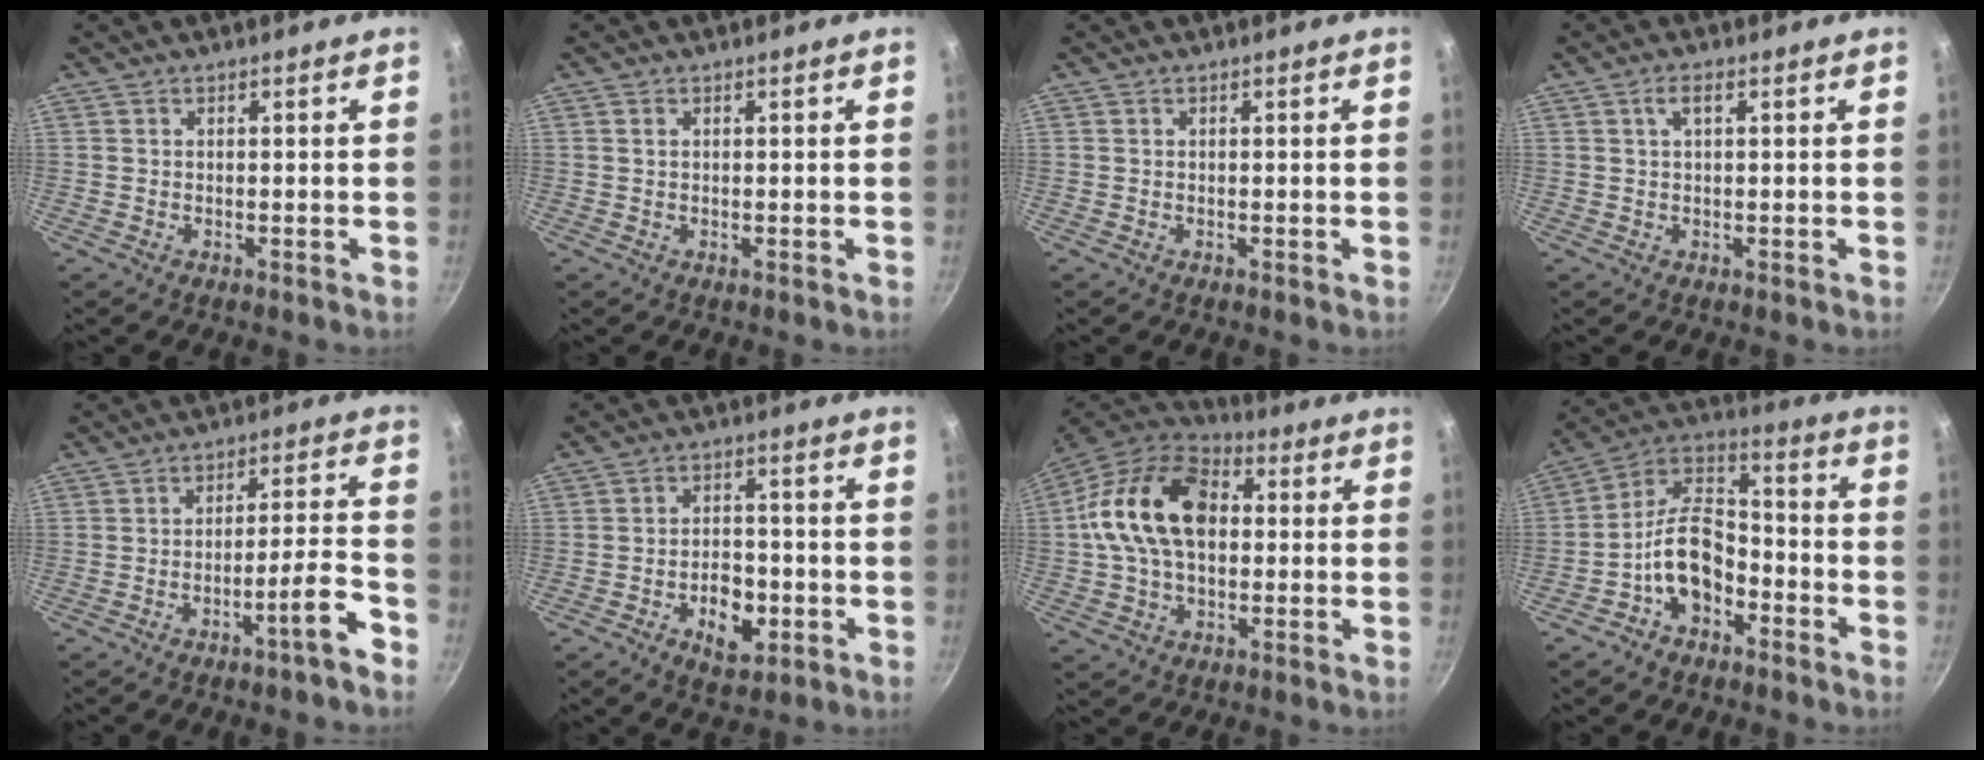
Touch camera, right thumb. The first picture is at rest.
{"total": 0.6, "force": [0.3, 0.3, 0.4], "torque": [-0.009, 0.000, 0.005]}
{"total": 0.0}
{"total": 2.3, "force": [0.8, 0.8, 1.9], "torque": [-0.038, 0.004, 0.017]}
{"total": 7.4, "force": [-4.7, 0.4, 5.8], "torque": [-0.084, 0.046, -0.062]}
{"total": 8.5, "force": [-2.9, 5.2, 6.1], "torque": [-0.073, 0.017, -0.042]}
{"total": 19.1, "force": [2.0, 12.7, 14.0], "torque": [-0.231, 0.029, 0.019]}
{"total": 12.9, "force": [-5.1, 8.2, 8.4], "torque": [-0.124, 0.065, -0.107]}